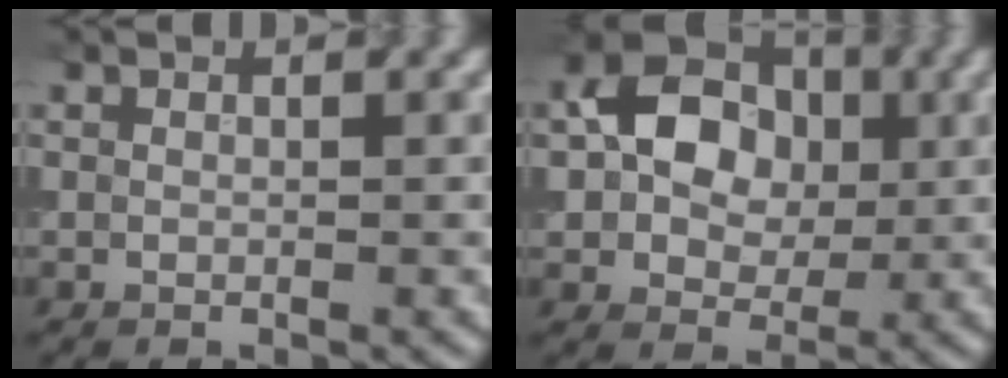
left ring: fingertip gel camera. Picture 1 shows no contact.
{"total": 7.1, "force": [0.9, 5.3, 4.7], "torque": [-0.079, 0.006, 0.007]}